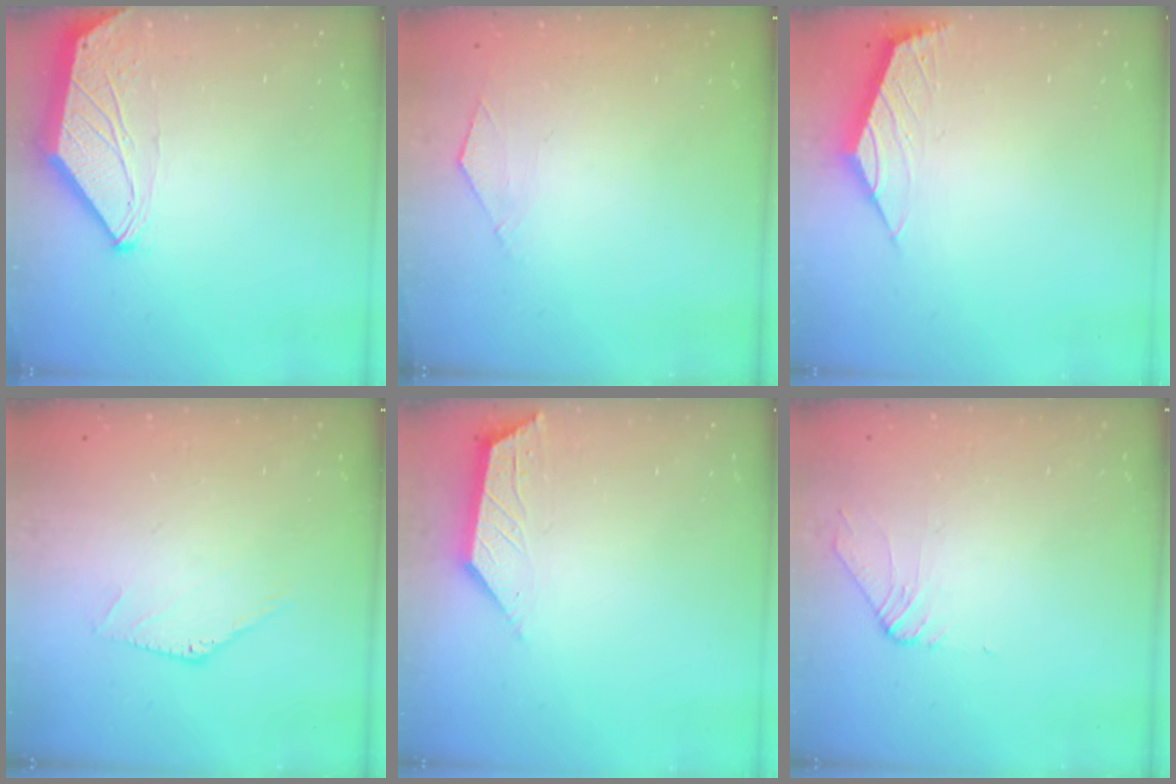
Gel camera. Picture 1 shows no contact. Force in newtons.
{"total": 3.6, "press": 3.6, "slide": 0.6}
{"total": 2.2, "press": 2.1, "slide": 0.6}
{"total": 0.8, "press": 0.8, "slide": 0.1}
{"total": 3.0, "press": 2.9, "slide": 0.5}
{"total": 3.5, "press": 3.5, "slide": 0.6}